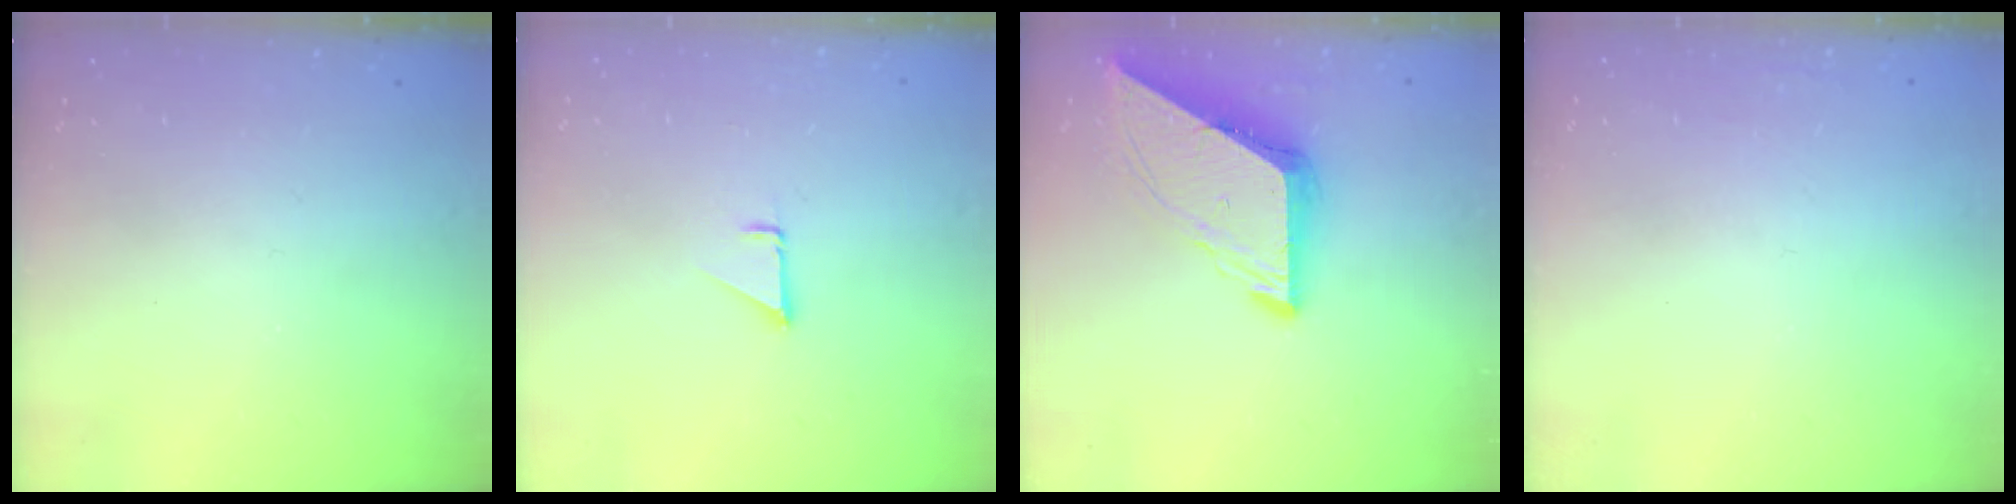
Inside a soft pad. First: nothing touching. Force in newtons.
{"total": 1.4, "press": 1.3, "slide": 0.1}
{"total": 9.9, "press": 9.9, "slide": 1.1}
{"total": 1.6, "press": 1.6, "slide": 0.1}